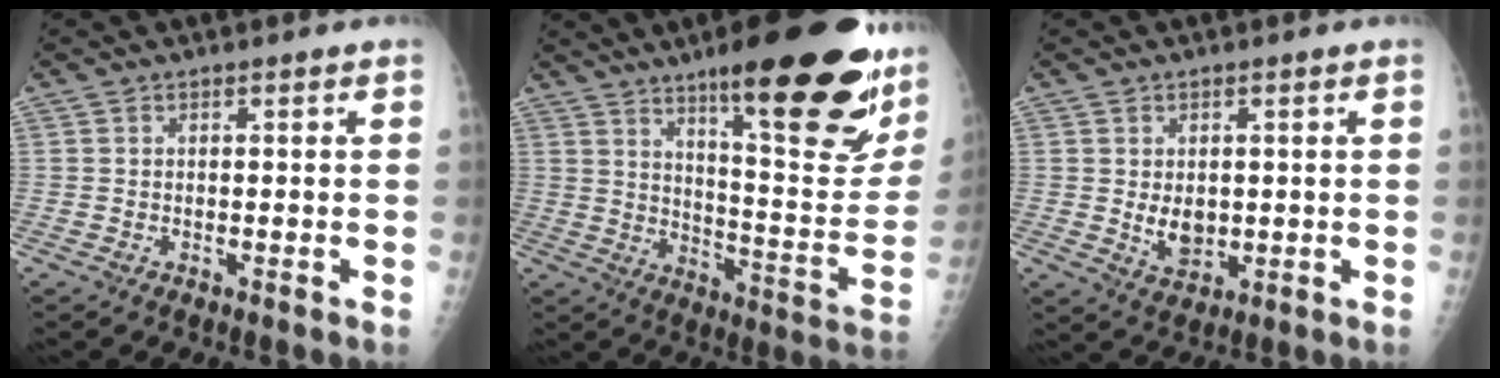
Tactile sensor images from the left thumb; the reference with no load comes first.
{"total": 28.3, "force": [16.0, 6.9, 22.3], "torque": [-0.261, -0.069, 0.239]}
{"total": 5.2, "force": [0.2, 3.8, 3.5], "torque": [-0.037, -0.010, 0.017]}